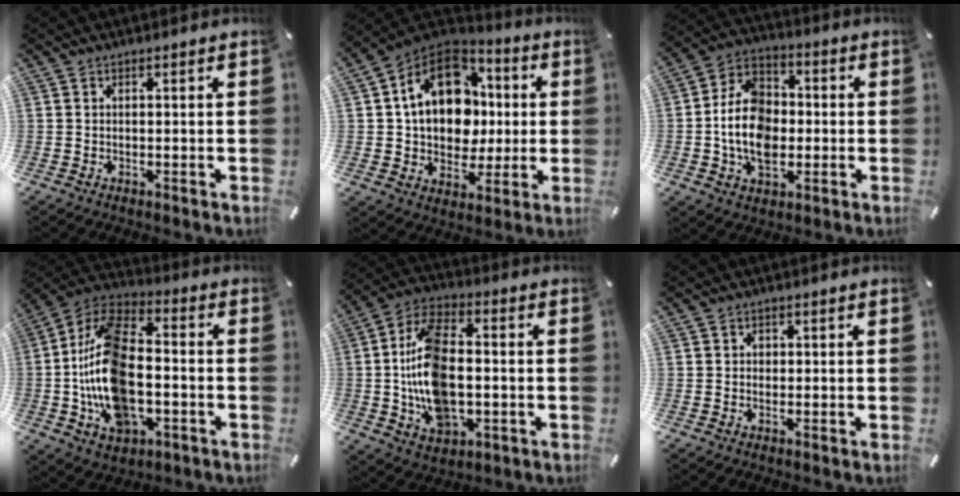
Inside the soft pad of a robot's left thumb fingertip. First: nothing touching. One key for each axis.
{"total": 18.1, "fx": 2.7, "fy": 14.0, "fz": 11.1, "tx": -0.203, "ty": -0.002, "tz": 0.051}
{"total": 13.6, "fx": -1.9, "fy": 10.2, "fz": 8.8, "tx": -0.196, "ty": 0.018, "tz": -0.033}
{"total": 19.3, "fx": -4.3, "fy": 11.7, "fz": 14.7, "tx": -0.318, "ty": 0.019, "tz": -0.075}
{"total": 16.9, "fx": -1.9, "fy": 10.4, "fz": 13.2, "tx": -0.274, "ty": 0.003, "tz": -0.035}
{"total": 1.1, "fx": 0.0, "fy": 1.1, "fz": 0.4, "tx": -0.001, "ty": 0.001, "tz": -0.004}